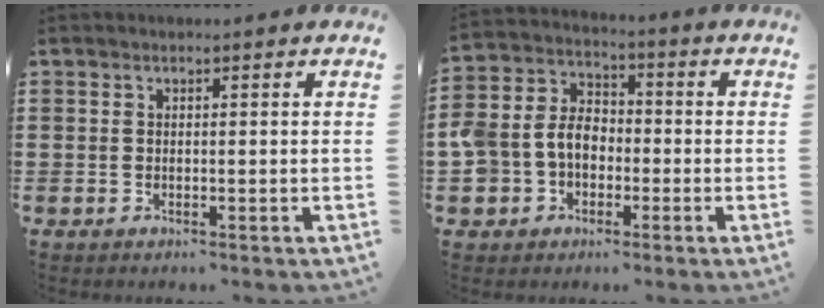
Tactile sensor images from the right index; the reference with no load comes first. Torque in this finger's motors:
{"motor_torque": [0.68, 0.00, 0.62, 0.13]}